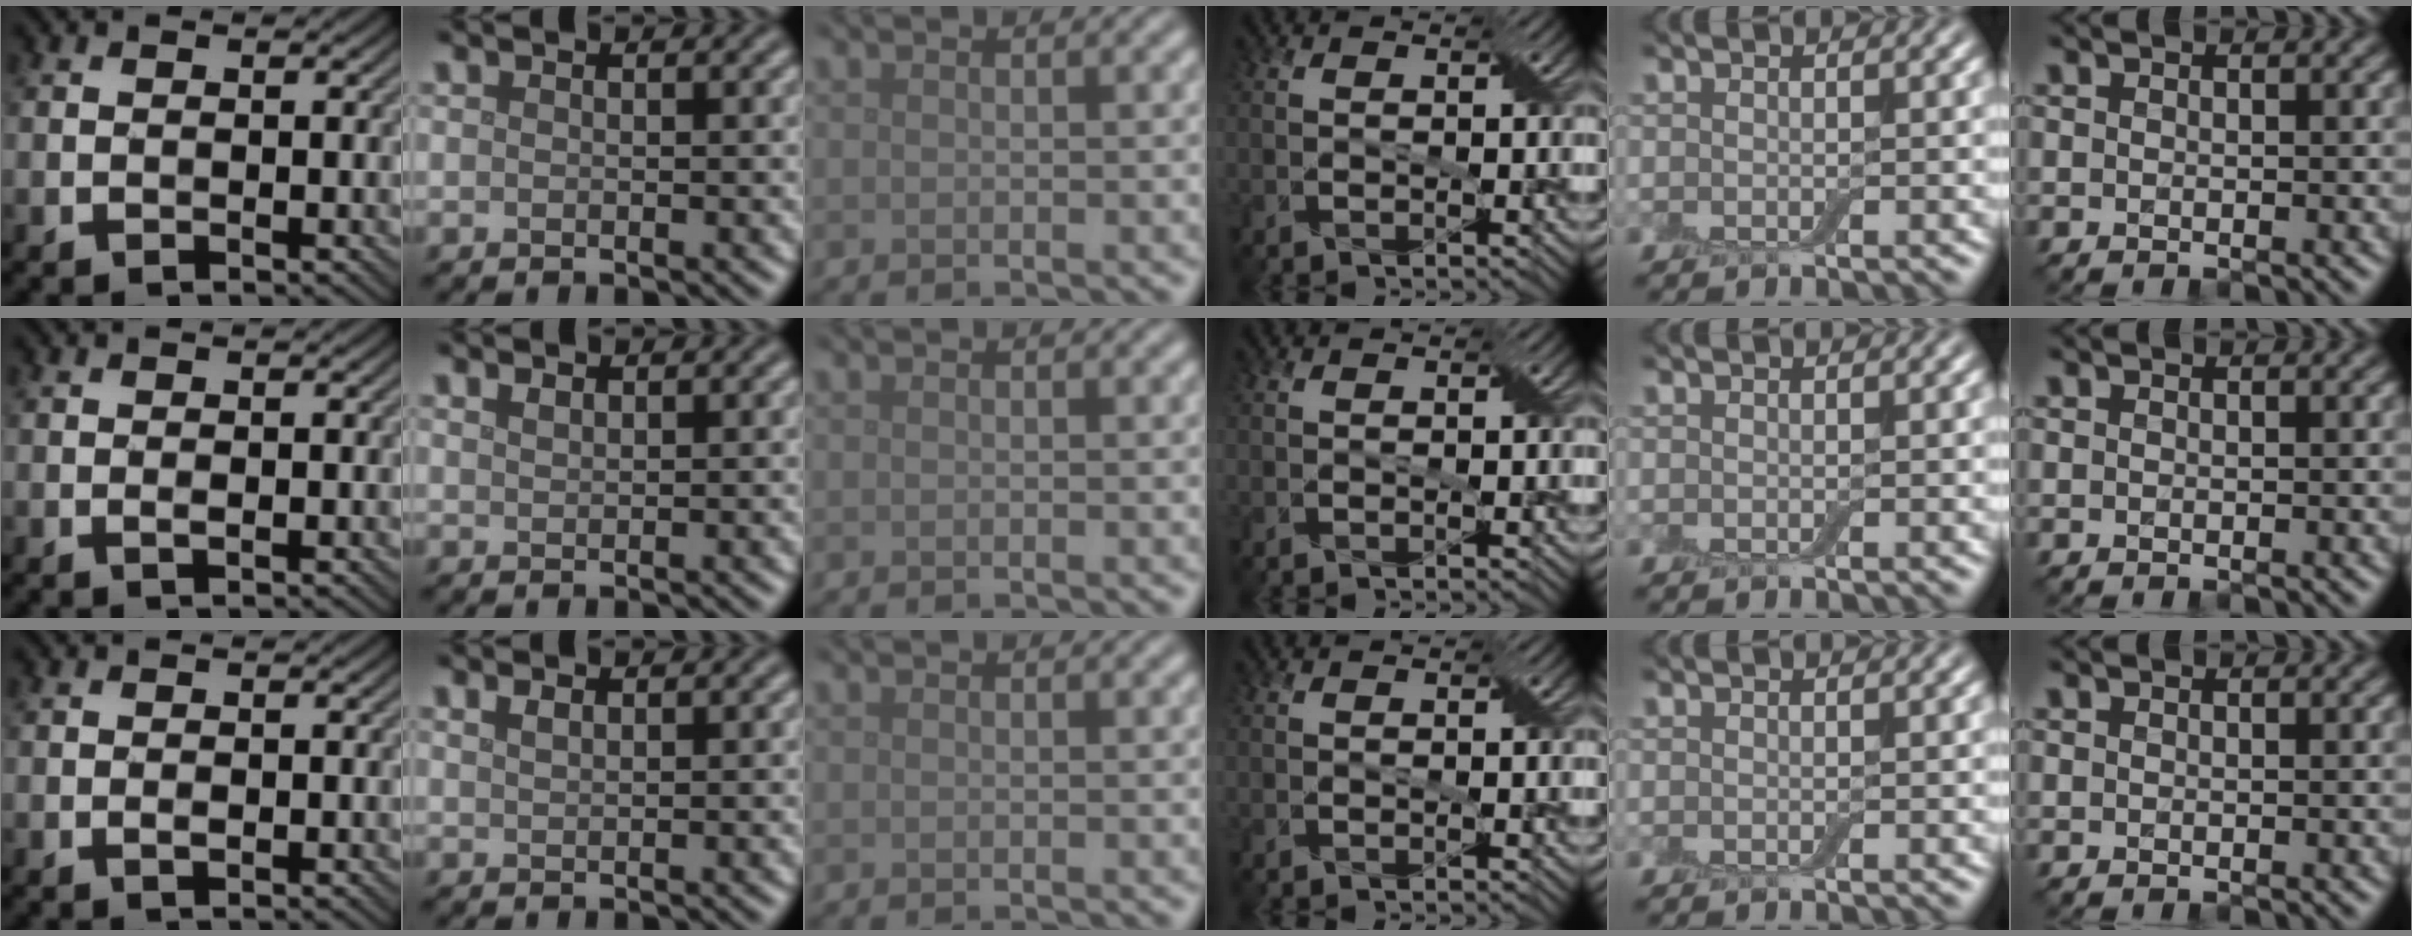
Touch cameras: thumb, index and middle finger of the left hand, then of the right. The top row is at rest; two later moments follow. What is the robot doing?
{"motion": "fold", "object": "bandage"}